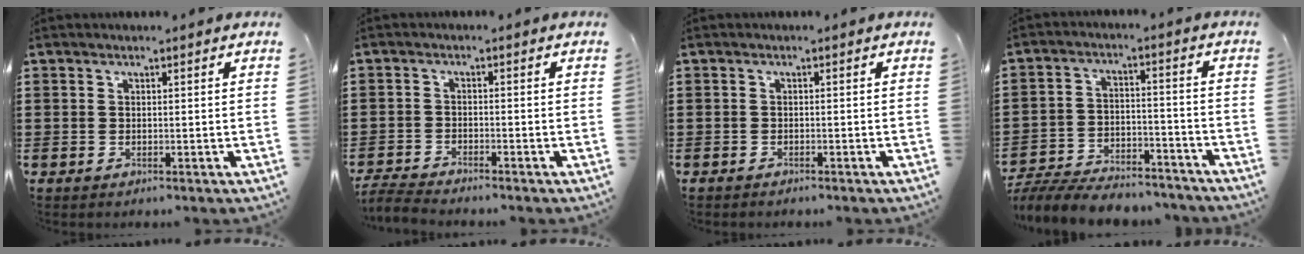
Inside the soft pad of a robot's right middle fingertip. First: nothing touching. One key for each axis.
{"total": 3.0, "fx": -3.0, "fy": 0.1, "fz": 0.6, "tx": -0.026, "ty": -0.005, "tz": -0.067}
{"total": 0.7, "fx": -0.7, "fy": 0.1, "fz": 0.0, "tx": -0.002, "ty": -0.001, "tz": -0.014}
{"total": 7.6, "fx": -7.3, "fy": 1.4, "fz": 1.6, "tx": -0.034, "ty": 0.013, "tz": -0.143}